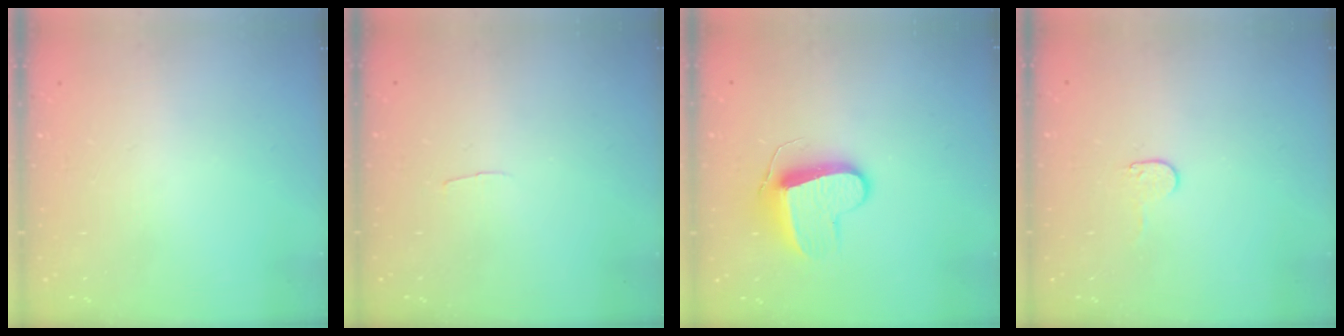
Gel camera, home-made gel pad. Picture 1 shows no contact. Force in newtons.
{"total": 2.0, "press": 2.0, "slide": 0.2}
{"total": 9.9, "press": 9.9, "slide": 0.6}
{"total": 4.5, "press": 4.5, "slide": 0.5}